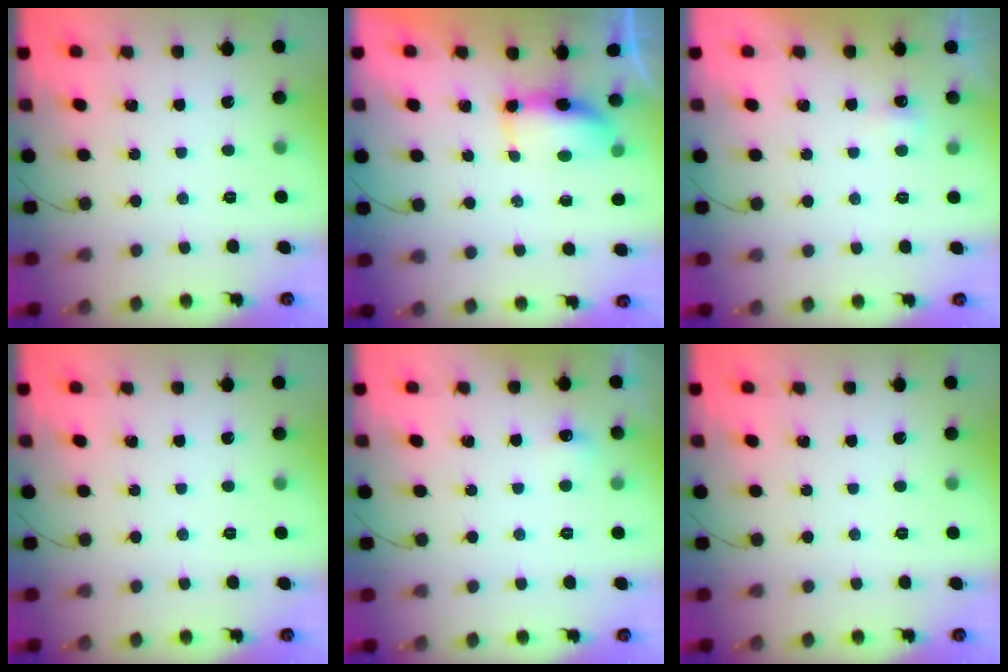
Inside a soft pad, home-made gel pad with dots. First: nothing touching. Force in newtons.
{"total": 6.6, "press": 6.3, "slide": 2.0}
{"total": 3.3, "press": 3.1, "slide": 0.9}
{"total": 0.0}
{"total": 4.8, "press": 4.6, "slide": 1.4}
{"total": 0.0}